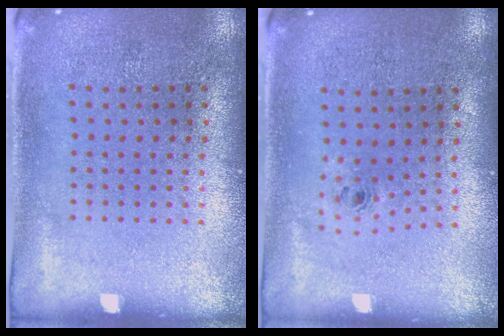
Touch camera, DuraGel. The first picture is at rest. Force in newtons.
{"total": 0.7, "press": 0.3, "slide": 0.6}